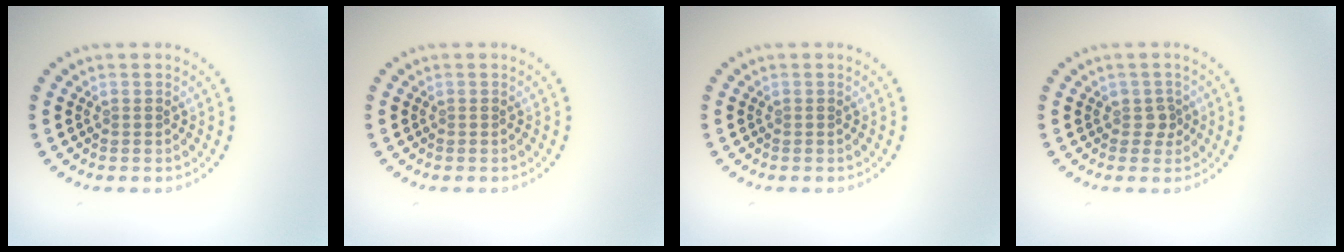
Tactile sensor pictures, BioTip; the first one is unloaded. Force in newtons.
{"total": 0.0}
{"total": 0.0}
{"total": 1.3, "press": 1.1, "slide": 0.7}